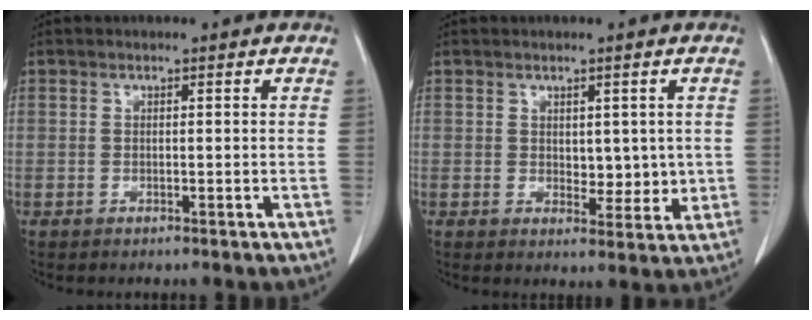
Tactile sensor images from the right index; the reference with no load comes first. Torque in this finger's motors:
{"motor_torque": [0.05, 0.07, 0.04, 0.00]}